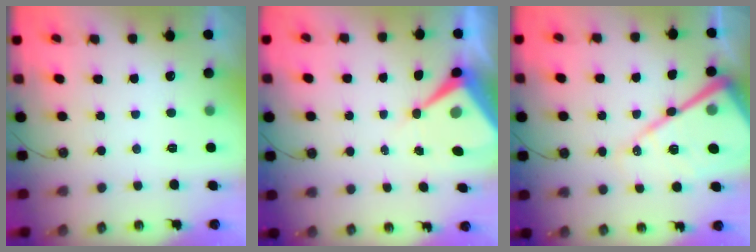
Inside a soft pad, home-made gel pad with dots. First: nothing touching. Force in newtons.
{"total": 8.6, "press": 8.6, "slide": 0.8}
{"total": 22.3, "press": 22.2, "slide": 2.4}